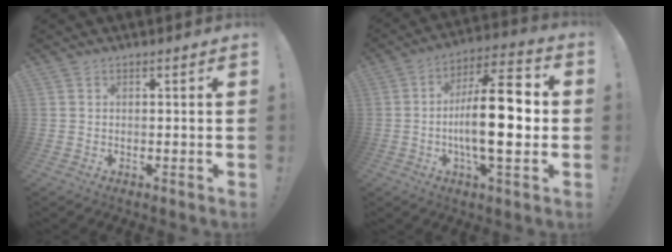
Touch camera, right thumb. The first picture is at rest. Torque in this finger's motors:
{"motor_torque": [1.86, 3.15, 1.24, -0.89, 0.66]}